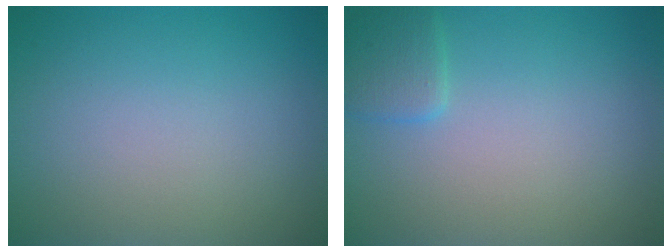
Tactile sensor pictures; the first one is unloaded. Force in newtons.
{"total": 1.8, "press": 1.8, "slide": 0.1}